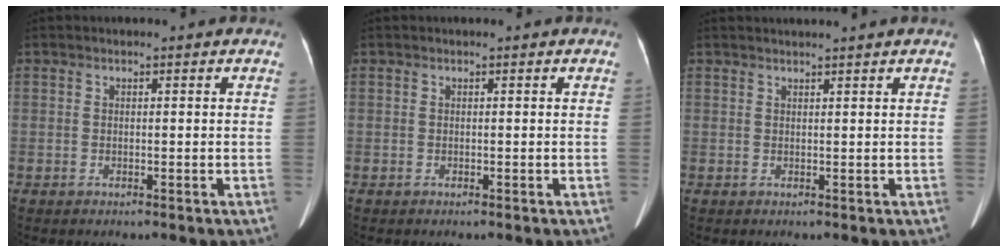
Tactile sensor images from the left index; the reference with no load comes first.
{"total": 0.0}
{"total": 2.7, "force": [2.4, -0.8, 0.9], "torque": [-0.013, 0.015, 0.037]}